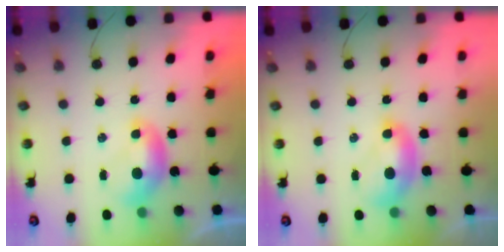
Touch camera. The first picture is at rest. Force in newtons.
{"total": 2.3, "press": 2.3, "slide": 0.3}